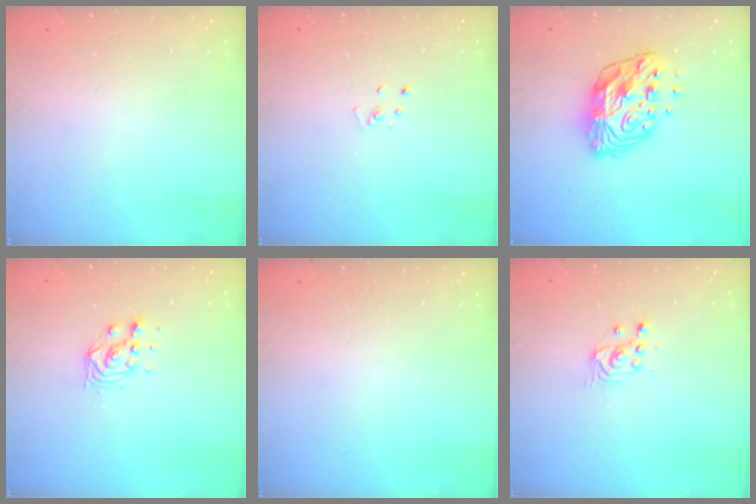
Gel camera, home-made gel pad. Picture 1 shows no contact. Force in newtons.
{"total": 2.3, "press": 2.3, "slide": 0.2}
{"total": 12.5, "press": 12.5, "slide": 0.9}
{"total": 6.1, "press": 6.0, "slide": 0.4}
{"total": 0.0}
{"total": 2.5, "press": 2.5, "slide": 0.2}